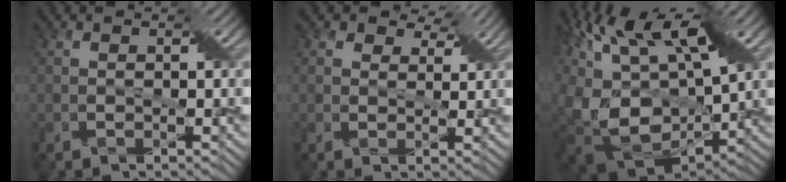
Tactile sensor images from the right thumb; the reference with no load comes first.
{"total": 5.1, "force": [3.9, 2.7, 1.9], "torque": [-0.039, -0.003, 0.058]}
{"total": 17.5, "force": [1.1, 9.3, 14.8], "torque": [-0.282, 0.037, 0.059]}